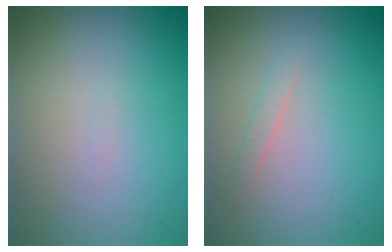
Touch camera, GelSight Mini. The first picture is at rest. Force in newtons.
{"total": 0.8, "press": 0.8, "slide": 0.1}